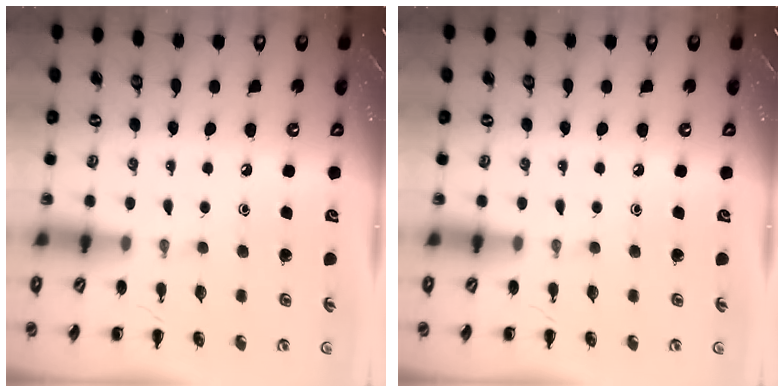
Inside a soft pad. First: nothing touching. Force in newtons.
{"total": 0.0}